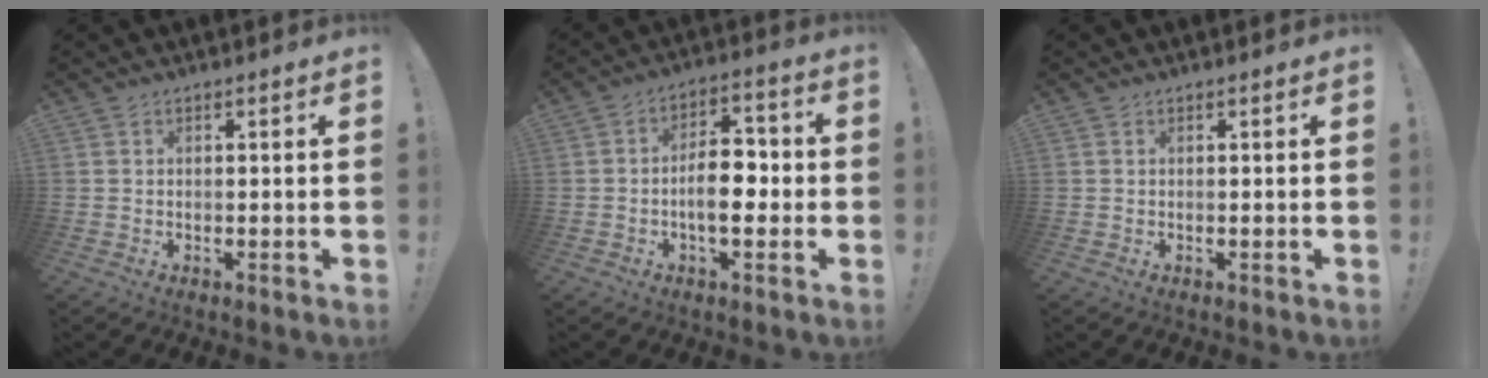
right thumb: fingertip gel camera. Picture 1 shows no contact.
{"total": 11.0, "force": [-2.0, 5.8, 9.2], "torque": [-0.147, 0.018, -0.035]}
{"total": 0.7, "force": [0.2, -0.3, 0.6], "torque": [-0.008, -0.003, 0.003]}